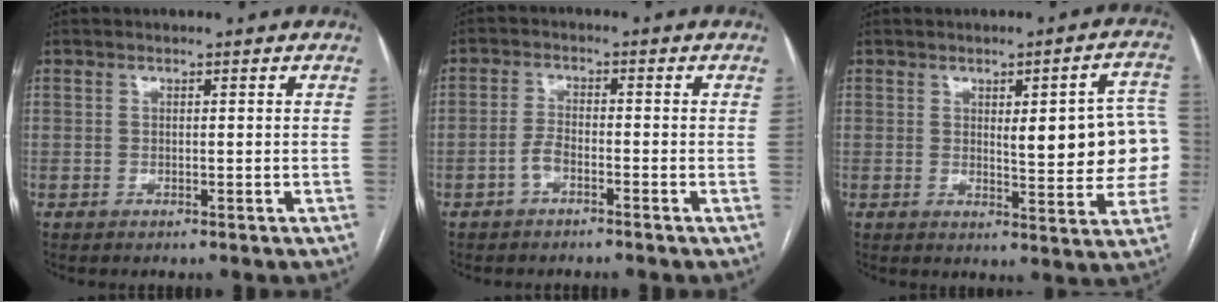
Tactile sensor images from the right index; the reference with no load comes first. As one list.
[{"total": 2.5, "force": [-1.6, 0.9, 1.7], "torque": [-0.036, 0.006, -0.033]}, {"total": 12.8, "force": [0.9, 3.2, 12.4], "torque": [-0.137, 0.014, 0.011]}]